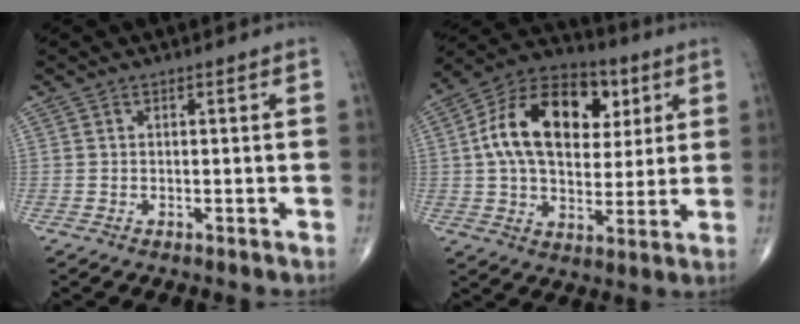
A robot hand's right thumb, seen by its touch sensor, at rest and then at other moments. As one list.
[{"total": 20.4, "force": [4.9, 13.0, 15.0], "torque": [-0.226, 0.009, 0.074]}]